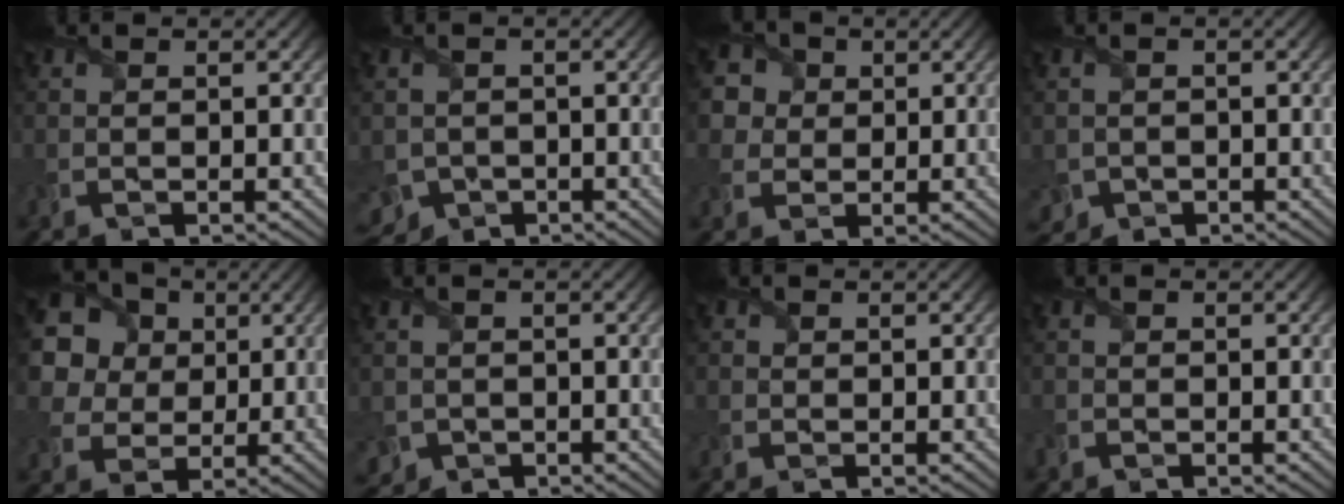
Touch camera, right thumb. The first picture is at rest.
{"total": 4.4, "force": [-2.0, 3.4, 1.8], "torque": [-0.051, -0.022, -0.037]}
{"total": 6.2, "force": [2.5, 5.3, 2.1], "torque": [-0.088, 0.006, 0.036]}
{"total": 2.6, "force": [-1.0, 2.3, 0.7], "torque": [-0.028, -0.014, -0.024]}
{"total": 18.2, "force": [7.1, 15.0, 7.5], "torque": [-0.250, 0.025, 0.138]}
{"total": 2.6, "force": [-1.0, 2.3, 0.6], "torque": [-0.024, -0.015, -0.024]}
{"total": 1.3, "force": [-0.7, 1.0, 0.3], "torque": [-0.010, -0.009, -0.016]}
{"total": 0.7, "force": [-0.5, 0.5, 0.0], "torque": [-0.002, -0.001, -0.011]}